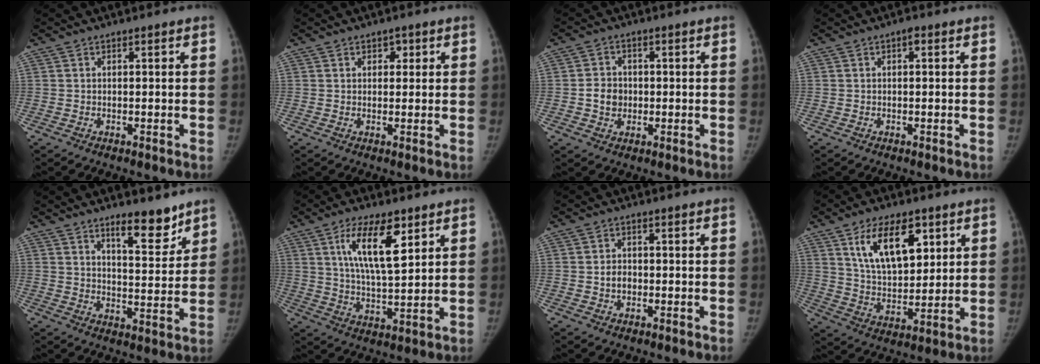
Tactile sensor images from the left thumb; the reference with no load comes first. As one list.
[{"total": 2.1, "force": [1.0, 1.6, 1.0], "torque": [0.004, -0.002, 0.010]}, {"total": 4.5, "force": [-0.4, 3.9, 2.2], "torque": [-0.022, 0.007, -0.008]}, {"total": 0.9, "force": [0.2, 0.4, 0.8], "torque": [-0.008, 0.003, -0.001]}, {"total": 8.8, "force": [6.5, 2.8, 5.3], "torque": [-0.053, -0.052, 0.103]}, {"total": 12.1, "force": [5.6, 4.2, 9.9], "torque": [-0.160, -0.028, 0.105]}, {"total": 2.6, "force": [-0.4, 2.1, 1.5], "torque": [-0.019, 0.007, -0.007]}, {"total": 14.5, "force": [6.7, 7.5, 10.5], "torque": [-0.144, -0.032, 0.128]}]